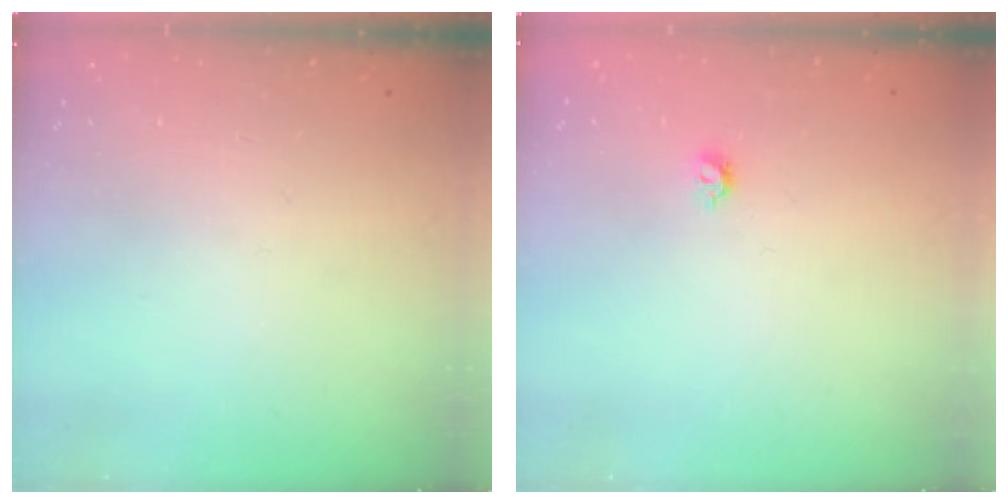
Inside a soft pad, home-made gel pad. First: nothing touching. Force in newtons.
{"total": 3.6, "press": 3.6, "slide": 0.7}